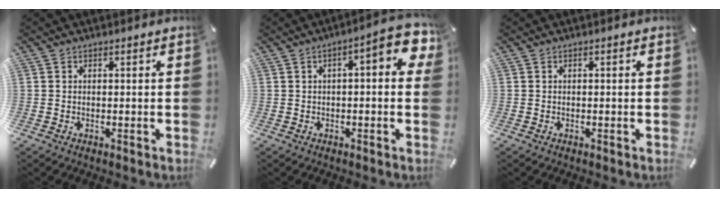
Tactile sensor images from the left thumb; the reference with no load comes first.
{"total": 8.4, "force": [2.2, 2.8, 7.7], "torque": [-0.100, -0.021, 0.035]}
{"total": 0.0}